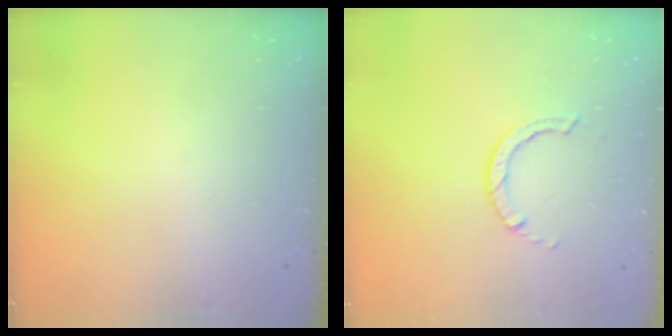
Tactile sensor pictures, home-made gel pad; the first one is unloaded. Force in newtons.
{"total": 2.8, "press": 2.8, "slide": 0.3}